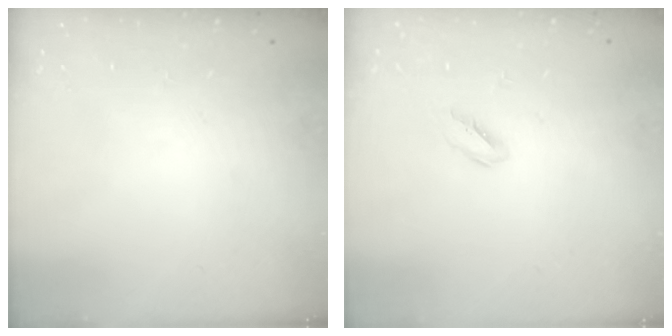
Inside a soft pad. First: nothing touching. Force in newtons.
{"total": 2.2, "press": 2.1, "slide": 0.7}